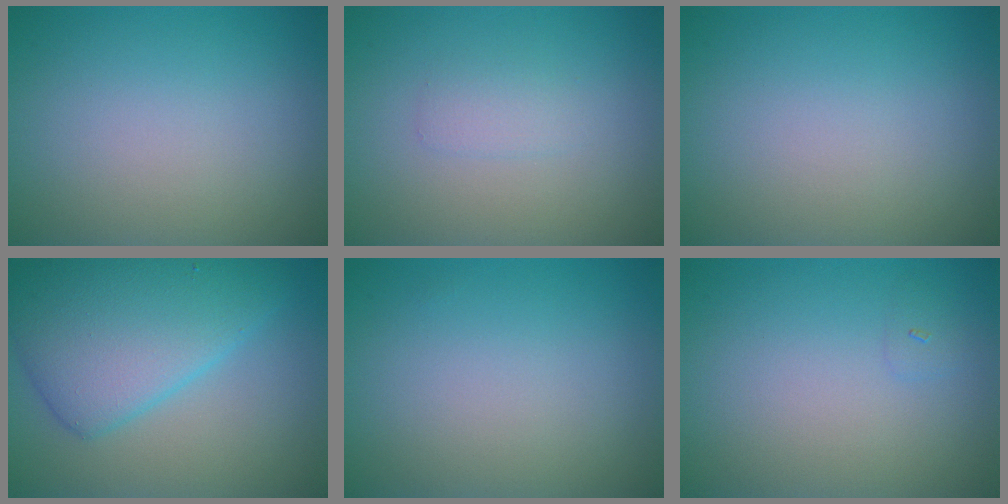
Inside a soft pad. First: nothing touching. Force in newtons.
{"total": 1.2, "press": 1.2, "slide": 0.0}
{"total": 0.0}
{"total": 7.8, "press": 7.8, "slide": 0.0}
{"total": 0.0}
{"total": 0.6, "press": 0.6, "slide": 0.1}